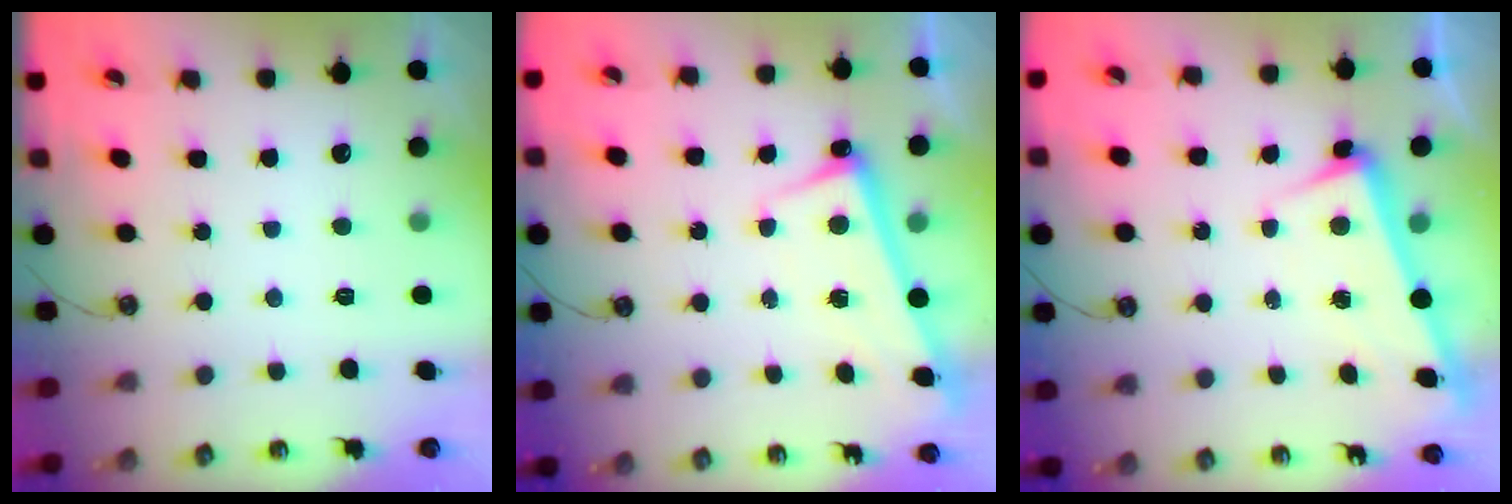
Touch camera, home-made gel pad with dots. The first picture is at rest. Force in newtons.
{"total": 2.7, "press": 2.7, "slide": 0.6}
{"total": 3.3, "press": 3.2, "slide": 1.1}